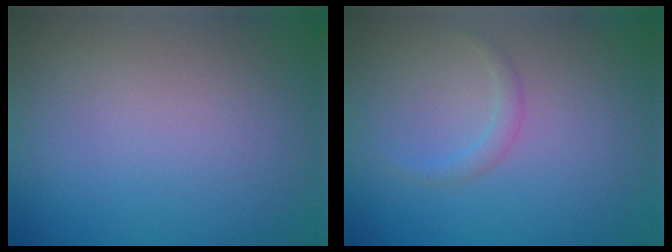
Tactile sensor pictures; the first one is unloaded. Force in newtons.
{"total": 1.1, "press": 1.1, "slide": 0.1}